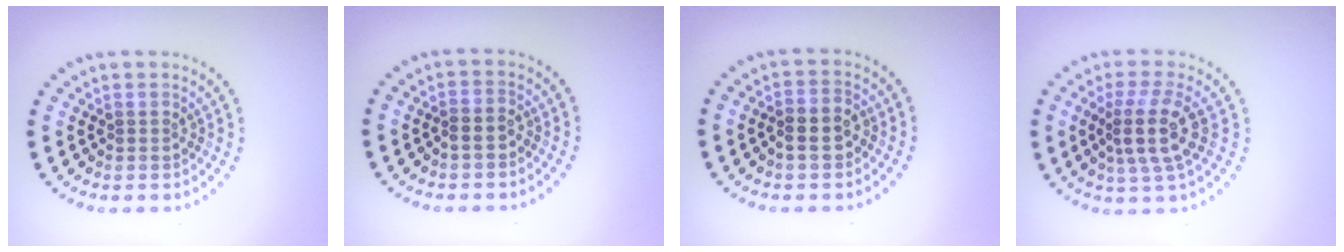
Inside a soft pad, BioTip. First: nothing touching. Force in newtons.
{"total": 1.1, "press": 1.0, "slide": 0.5}
{"total": 2.6, "press": 2.5, "slide": 0.8}
{"total": 4.1, "press": 3.4, "slide": 2.2}